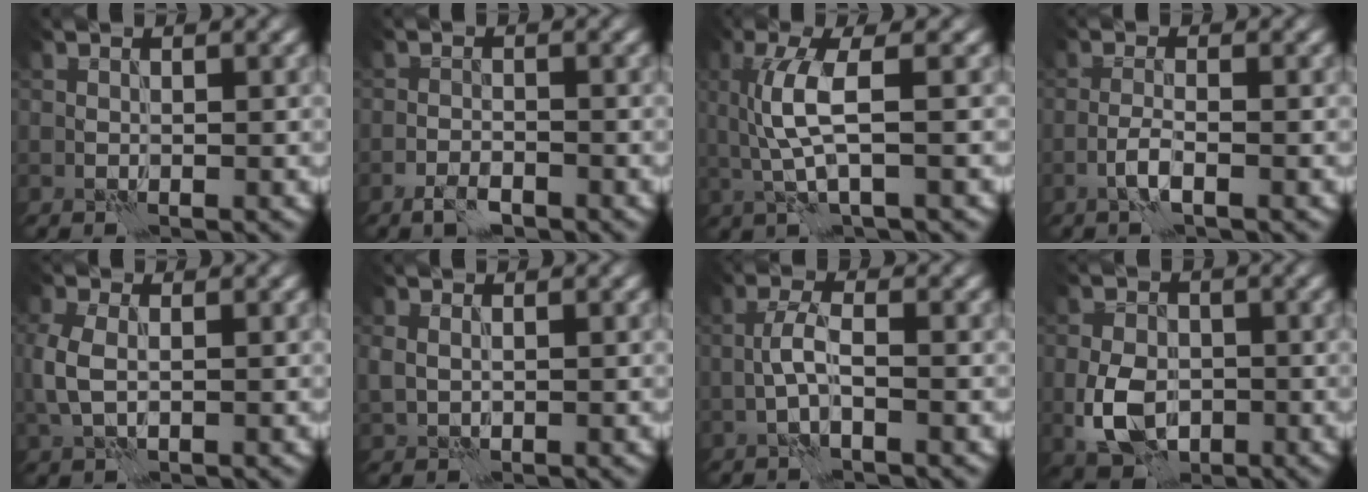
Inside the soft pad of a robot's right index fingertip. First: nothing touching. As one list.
[{"total": 2.2, "force": [-1.6, 0.8, 1.3], "torque": [-0.023, 0.002, -0.034]}, {"total": 4.7, "force": [0.5, 1.1, 4.5], "torque": [-0.110, -0.001, 0.012]}, {"total": 1.9, "force": [-1.0, 0.3, 1.6], "torque": [-0.034, 0.006, -0.024]}, {"total": 3.1, "force": [0.2, 1.9, 2.5], "torque": [-0.068, 0.002, 0.003]}, {"total": 1.5, "force": [0.1, 1.1, 0.9], "torque": [-0.024, -0.003, 0.009]}, {"total": 2.1, "force": [-0.8, 0.3, 2.0], "torque": [-0.040, 0.011, -0.021]}, {"total": 5.8, "force": [-1.4, 4.1, 3.9], "torque": [-0.082, -0.008, -0.028]}]